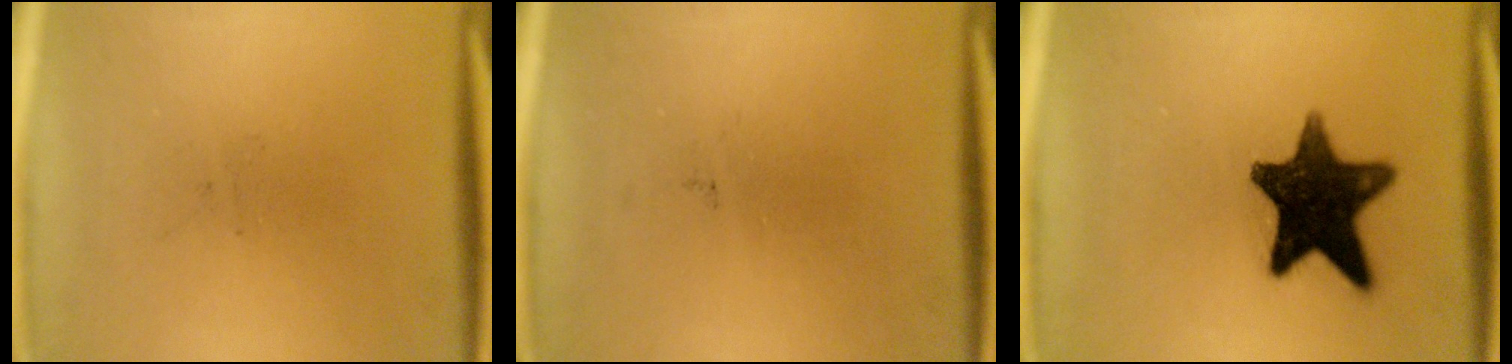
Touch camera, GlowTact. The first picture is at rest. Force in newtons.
{"total": 0.0}
{"total": 14.8}